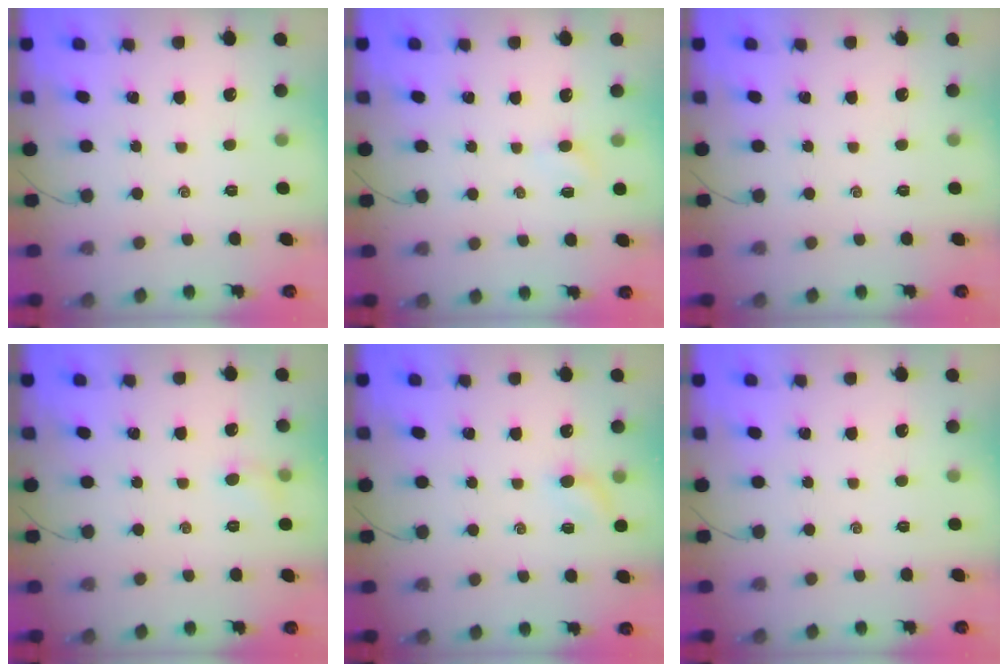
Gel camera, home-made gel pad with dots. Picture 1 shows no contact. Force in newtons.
{"total": 1.6, "press": 1.5, "slide": 0.6}
{"total": 0.0}
{"total": 4.5, "press": 4.4, "slide": 1.2}
{"total": 5.4, "press": 5.3, "slide": 1.3}
{"total": 0.0}